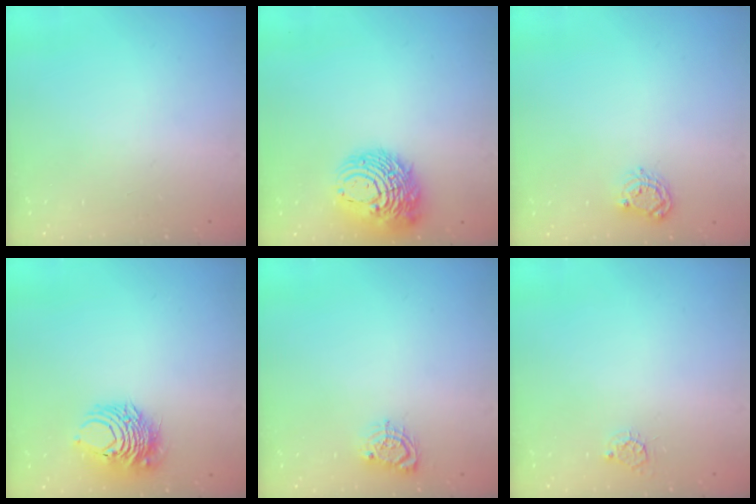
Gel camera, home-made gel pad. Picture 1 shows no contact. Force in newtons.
{"total": 13.3, "press": 13.3, "slide": 1.2}
{"total": 5.8, "press": 5.8, "slide": 0.4}
{"total": 8.5, "press": 8.5, "slide": 0.3}
{"total": 6.0, "press": 6.0, "slide": 0.4}
{"total": 3.8, "press": 3.8, "slide": 0.2}